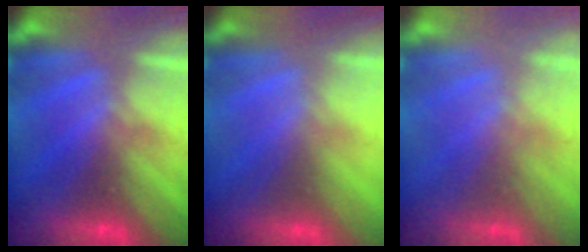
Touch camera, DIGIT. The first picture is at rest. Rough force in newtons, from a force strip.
{"total": 2.3}
{"total": 2.3}